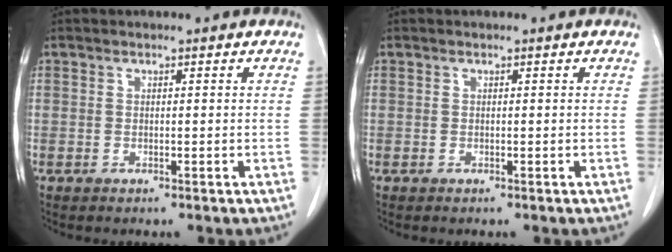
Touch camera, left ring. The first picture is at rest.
{"total": 0.0}